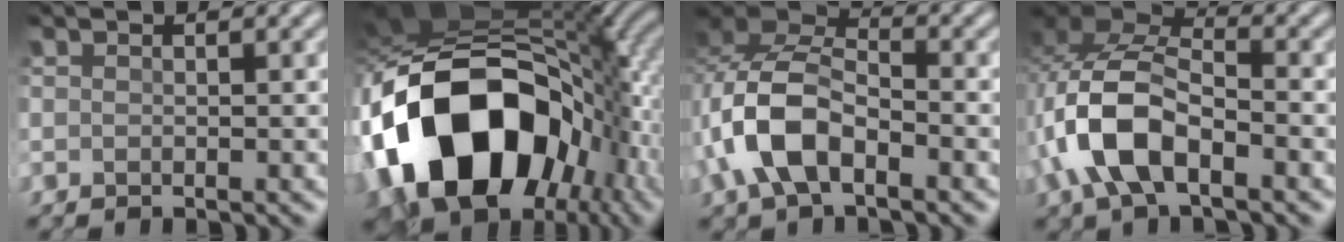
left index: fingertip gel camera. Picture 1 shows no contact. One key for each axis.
{"total": 18.8, "fx": -4.5, "fy": 12.9, "fz": 12.9, "tx": -0.254, "ty": -0.013, "tz": -0.067}
{"total": 7.0, "fx": -2.7, "fy": 3.8, "fz": 5.2, "tx": -0.115, "ty": 0.009, "tz": -0.058}
{"total": 8.0, "fx": -3.0, "fy": 3.9, "fz": 6.3, "tx": -0.139, "ty": 0.010, "tz": -0.064}